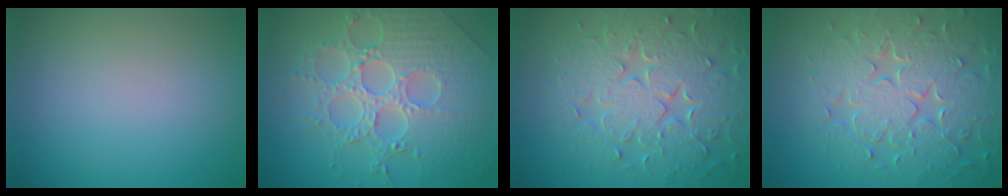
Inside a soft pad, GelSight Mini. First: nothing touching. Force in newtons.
{"total": 8.5, "press": 6.2, "slide": 5.8}
{"total": 8.1, "press": 6.2, "slide": 5.1}
{"total": 8.3, "press": 6.3, "slide": 5.5}